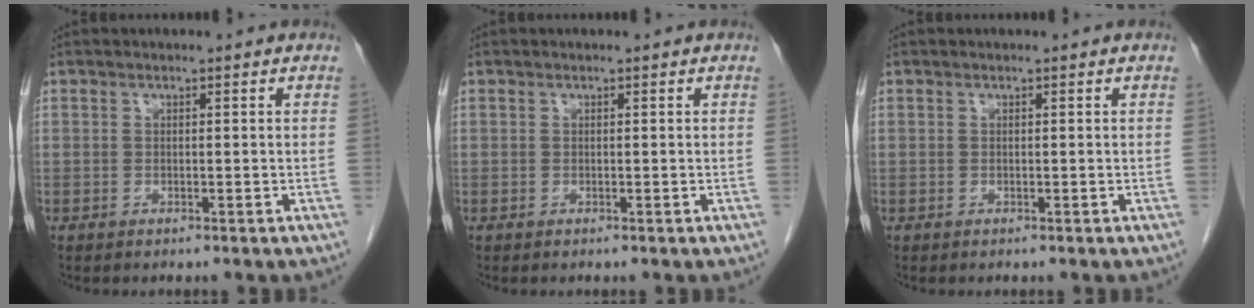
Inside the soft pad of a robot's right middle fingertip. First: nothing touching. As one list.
[{"total": 0.0}, {"total": 0.0}]